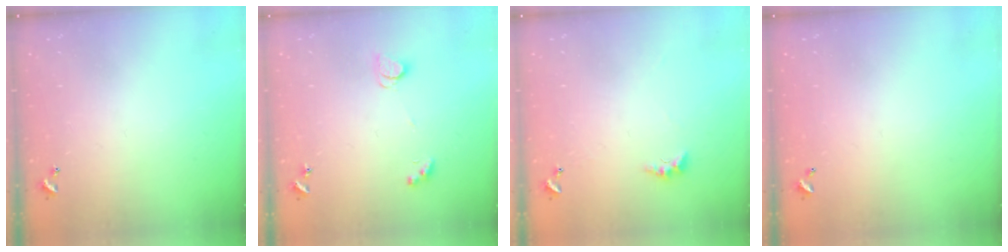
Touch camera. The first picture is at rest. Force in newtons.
{"total": 2.5, "press": 2.5, "slide": 0.3}
{"total": 3.1, "press": 3.1, "slide": 0.7}
{"total": 2.8, "press": 2.8, "slide": 0.1}